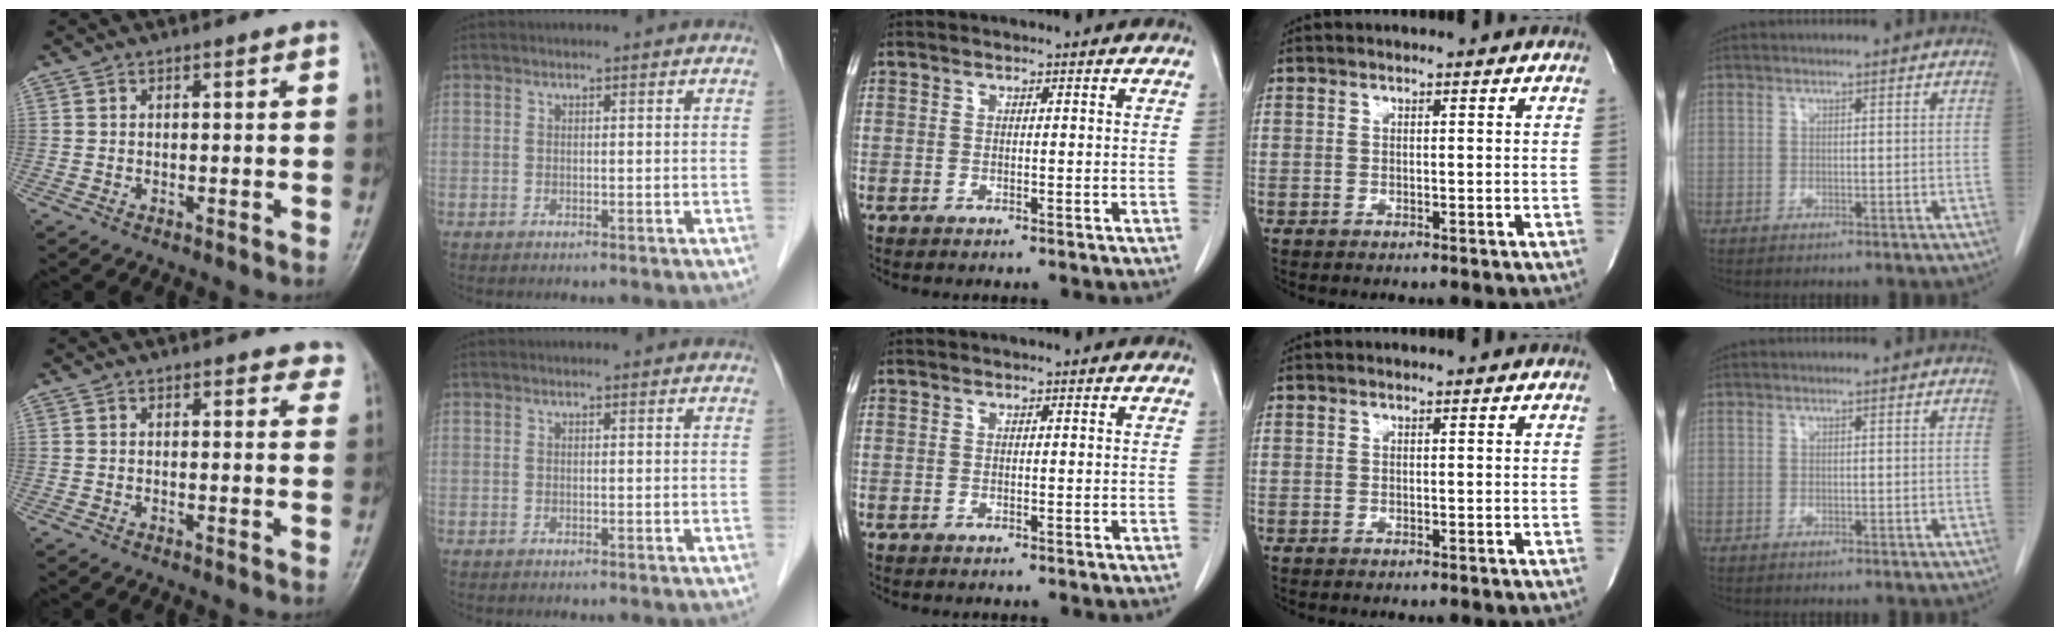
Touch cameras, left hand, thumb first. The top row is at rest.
{"thumb": {"total": 3.7, "force": [3.2, 1.5, 1.2], "torque": [0.020, -0.011, 0.023]}, "index": {"total": 1.2, "force": [1.2, 0.2, 0.2], "torque": [-0.013, 0.005, 0.009]}}